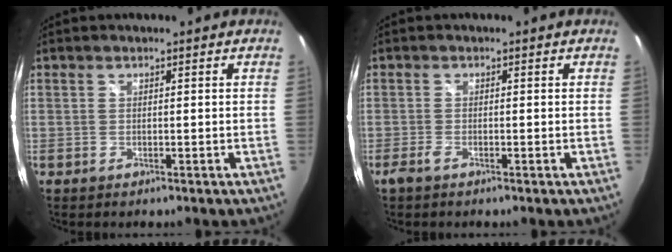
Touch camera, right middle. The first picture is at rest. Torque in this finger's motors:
{"motor_torque": [0.41, -0.53, 0.01, 0.04]}